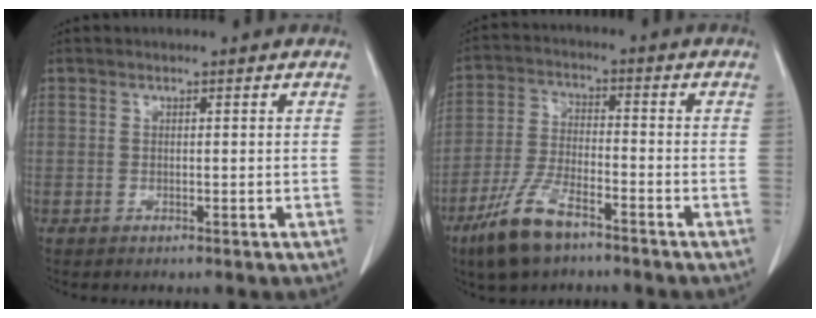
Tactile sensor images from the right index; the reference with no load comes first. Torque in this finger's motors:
{"motor_torque": [1.05, -0.80, 0.54, 0.13]}